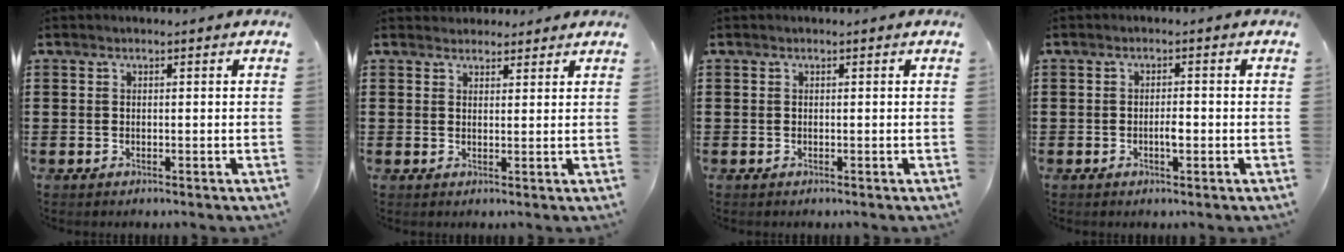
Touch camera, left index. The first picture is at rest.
{"total": 2.4, "force": [2.1, 1.1, -0.1], "torque": [-0.004, 0.004, 0.041]}
{"total": 0.0}
{"total": 2.1, "force": [-0.5, 0.7, 2.0], "torque": [-0.037, 0.002, -0.009]}